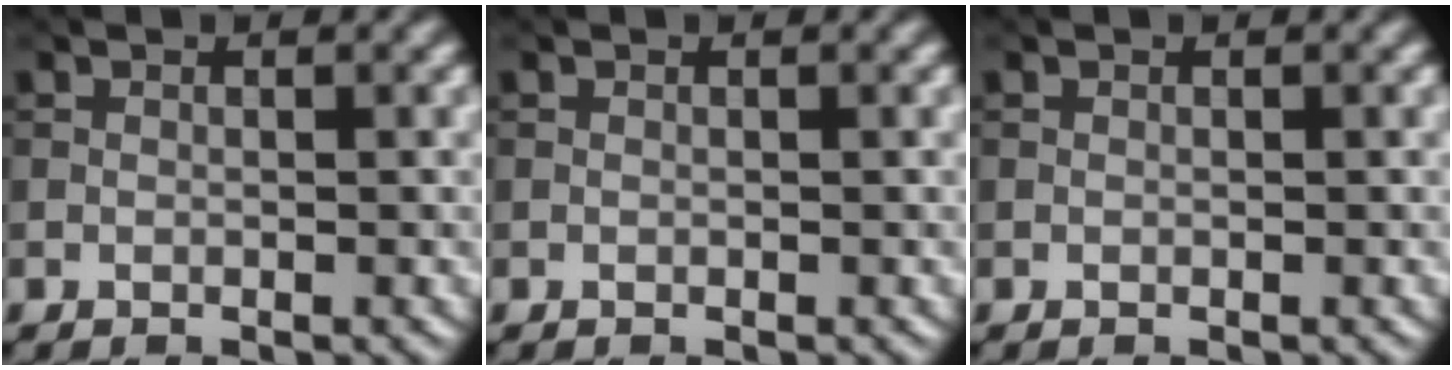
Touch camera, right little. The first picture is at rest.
{"total": 0.0}
{"total": 0.0}